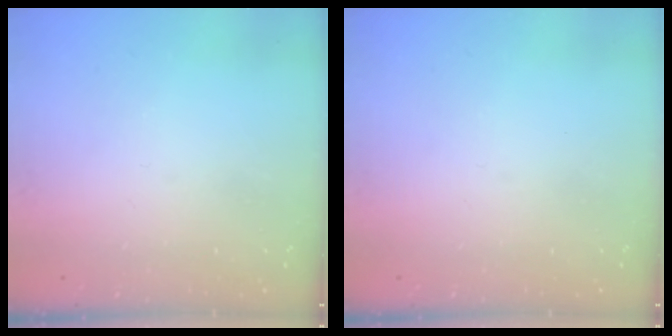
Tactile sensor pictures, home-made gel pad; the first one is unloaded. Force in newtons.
{"total": 0.0}